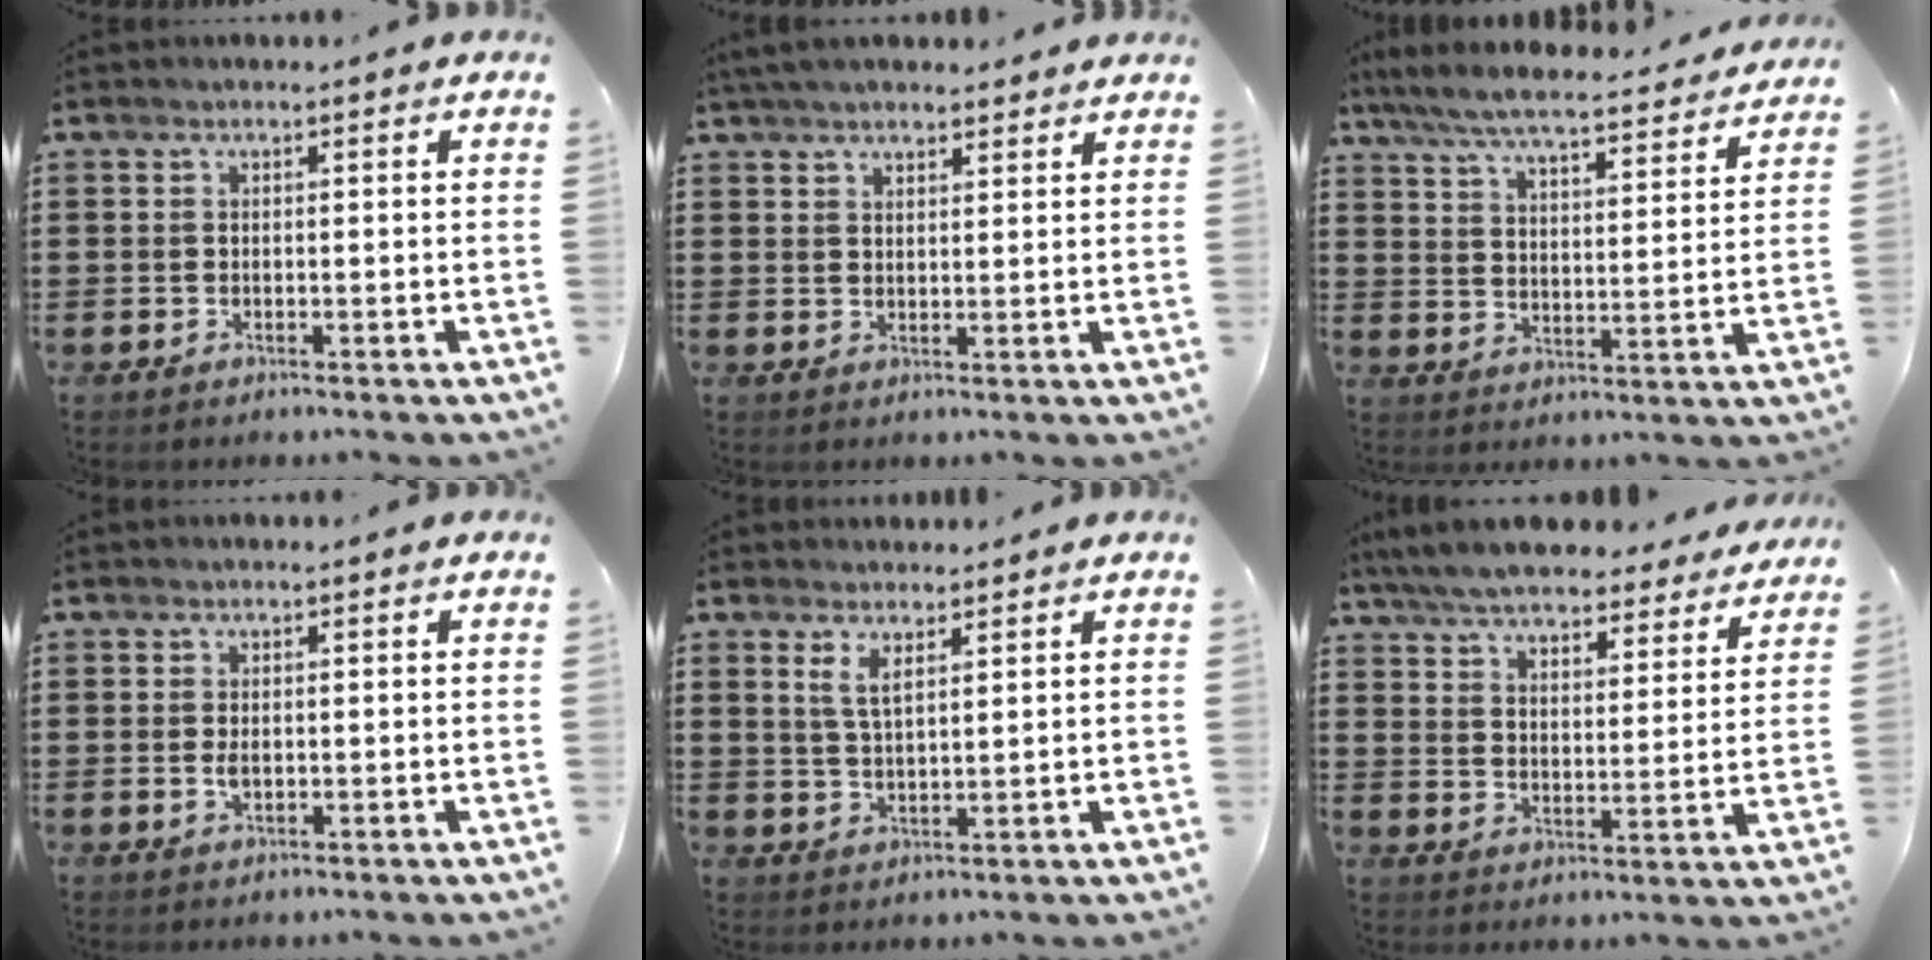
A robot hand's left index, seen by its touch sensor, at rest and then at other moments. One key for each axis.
{"total": 3.8, "fx": 3.5, "fy": 0.5, "fz": 1.3, "tx": -0.033, "ty": -0.001, "tz": 0.066}
{"total": 6.9, "fx": 6.4, "fy": 0.2, "fz": 2.5, "tx": -0.076, "ty": -0.041, "tz": 0.110}
{"total": 1.6, "fx": 0.0, "fy": 0.7, "fz": 1.4, "tx": -0.029, "ty": 0.001, "tz": -0.001}
{"total": 3.4, "fx": 2.3, "fy": 1.1, "fz": 2.3, "tx": -0.051, "ty": 0.004, "tz": 0.041}
{"total": 7.1, "fx": 6.8, "fy": 0.7, "fz": 2.0, "tx": -0.069, "ty": -0.036, "tz": 0.121}